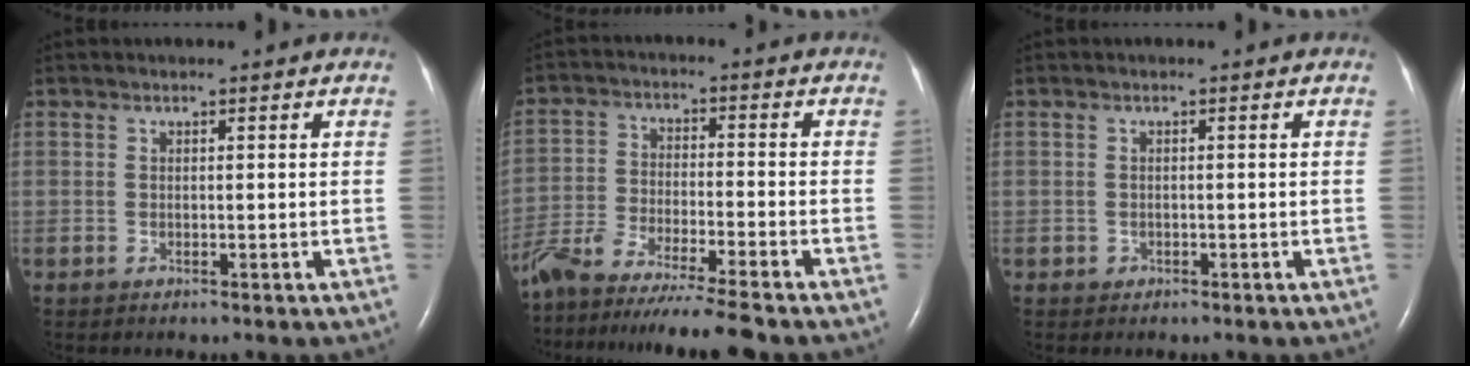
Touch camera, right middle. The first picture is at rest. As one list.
[{"total": 18.0, "force": [-15.7, -0.2, 8.8], "torque": [-0.171, -0.045, -0.269]}, {"total": 0.7, "force": [-0.3, 0.6, 0.0], "torque": [-0.005, 0.003, -0.005]}]